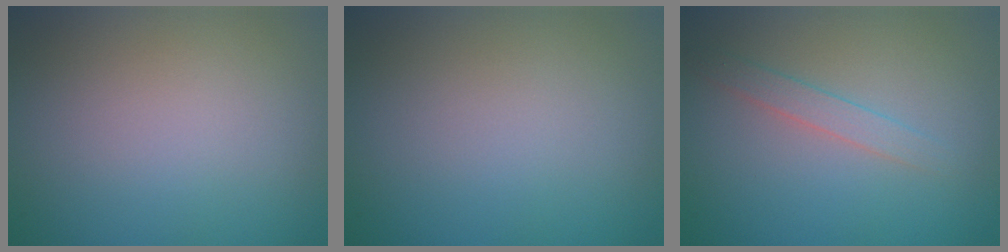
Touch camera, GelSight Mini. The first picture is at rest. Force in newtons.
{"total": 0.0}
{"total": 1.5, "press": 1.5, "slide": 0.1}